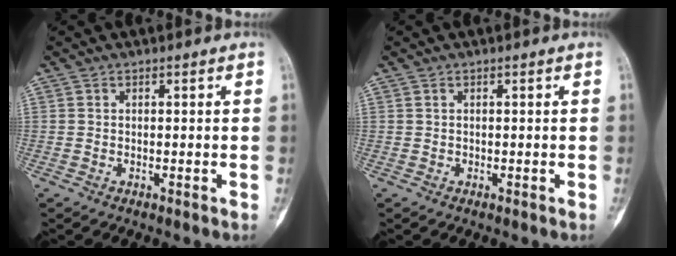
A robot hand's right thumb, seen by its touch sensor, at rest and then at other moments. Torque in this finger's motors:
{"motor_torque": [0.25, 0.08, 0.33, -0.11, 0.02]}